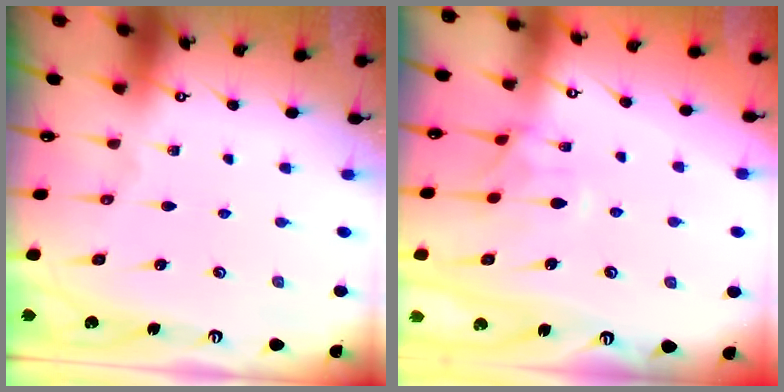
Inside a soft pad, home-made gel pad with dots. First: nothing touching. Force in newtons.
{"total": 1.6, "press": 1.3, "slide": 1.0}